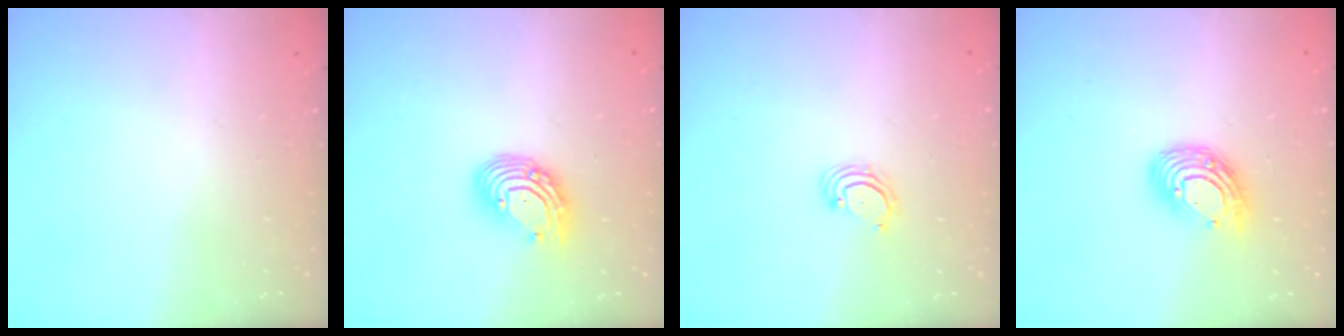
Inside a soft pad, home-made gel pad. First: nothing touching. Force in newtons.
{"total": 9.4, "press": 9.3, "slide": 1.1}
{"total": 2.7, "press": 2.7, "slide": 0.3}
{"total": 11.6, "press": 11.5, "slide": 1.1}